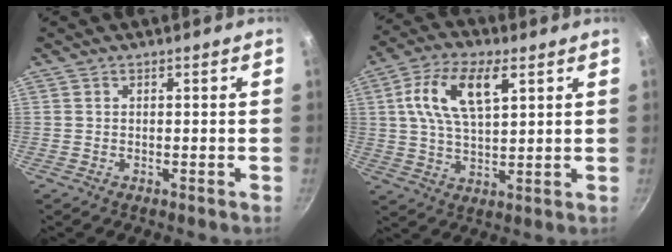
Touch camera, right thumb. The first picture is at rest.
{"total": 12.7, "force": [4.3, 6.1, 10.3], "torque": [-0.183, 0.002, 0.075]}